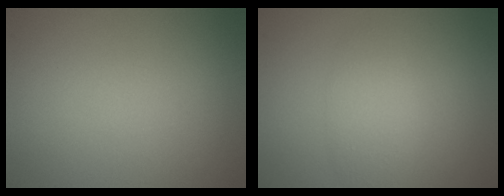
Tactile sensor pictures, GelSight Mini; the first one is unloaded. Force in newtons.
{"total": 2.5, "press": 2.5, "slide": 0.0}